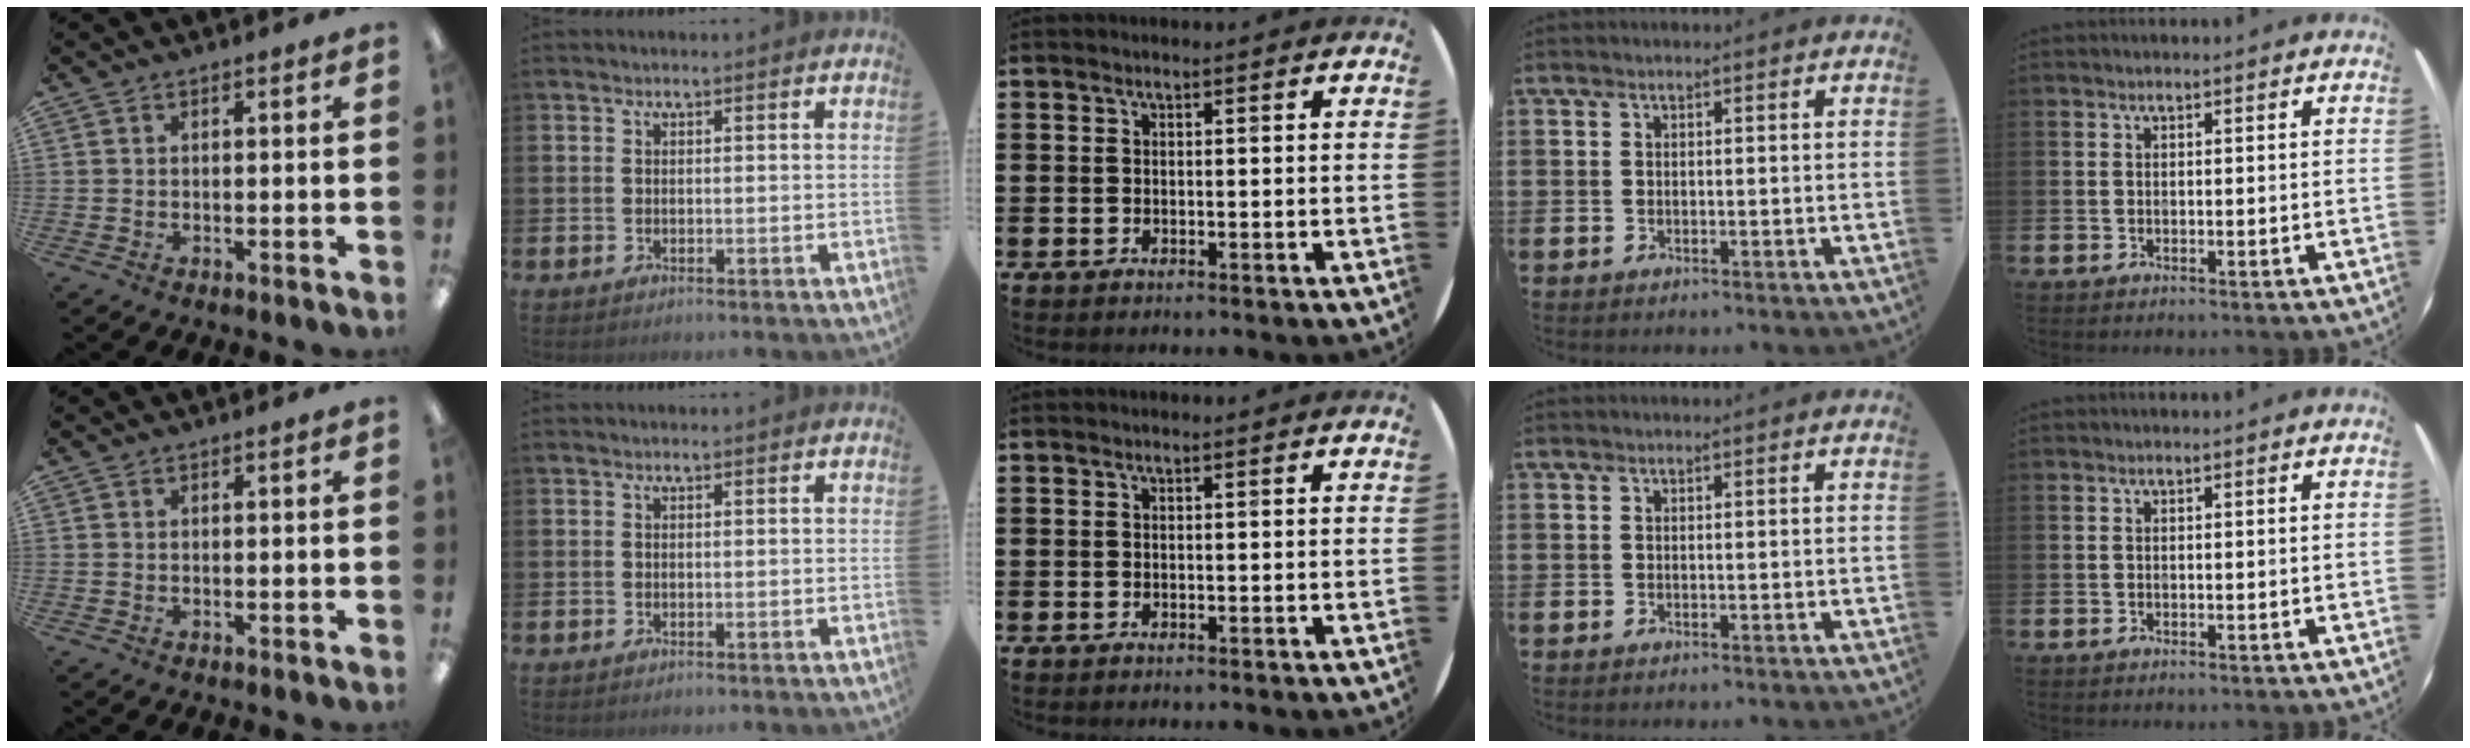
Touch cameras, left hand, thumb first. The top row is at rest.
{}